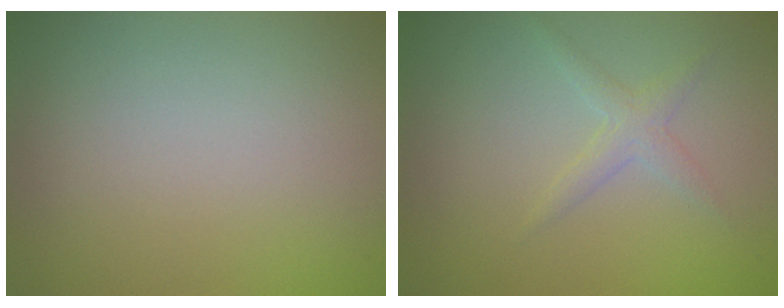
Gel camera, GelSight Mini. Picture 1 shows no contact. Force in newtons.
{"total": 1.5, "press": 1.5, "slide": 0.1}